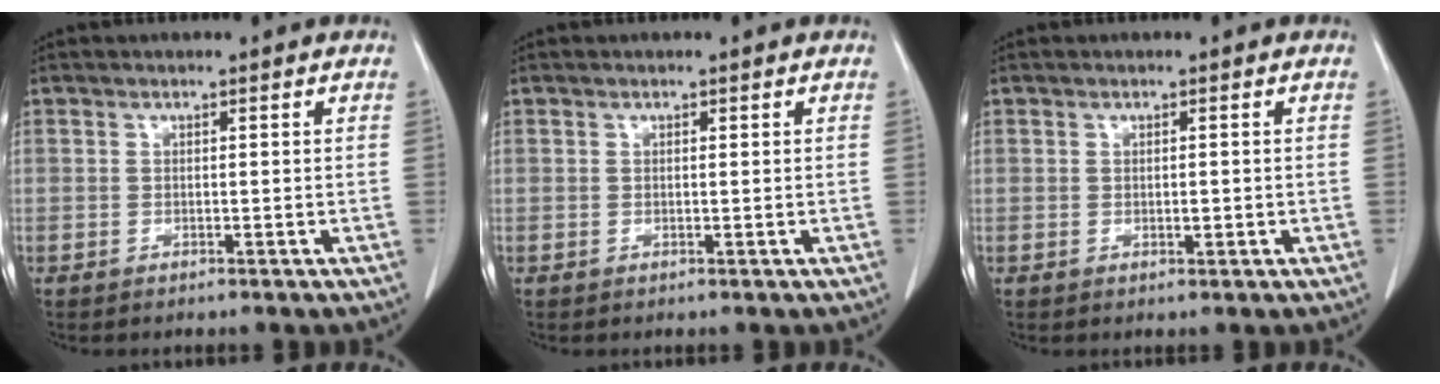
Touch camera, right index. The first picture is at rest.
{"total": 0.0}
{"total": 1.0, "force": [0.0, 0.4, 0.9], "torque": [-0.014, -0.002, 0.002]}